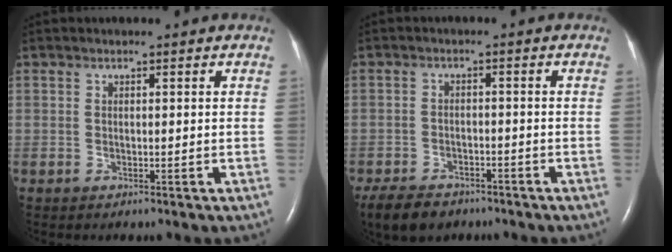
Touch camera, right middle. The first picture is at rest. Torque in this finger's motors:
{"motor_torque": [0.57, -0.49, 0.02, 0.00]}